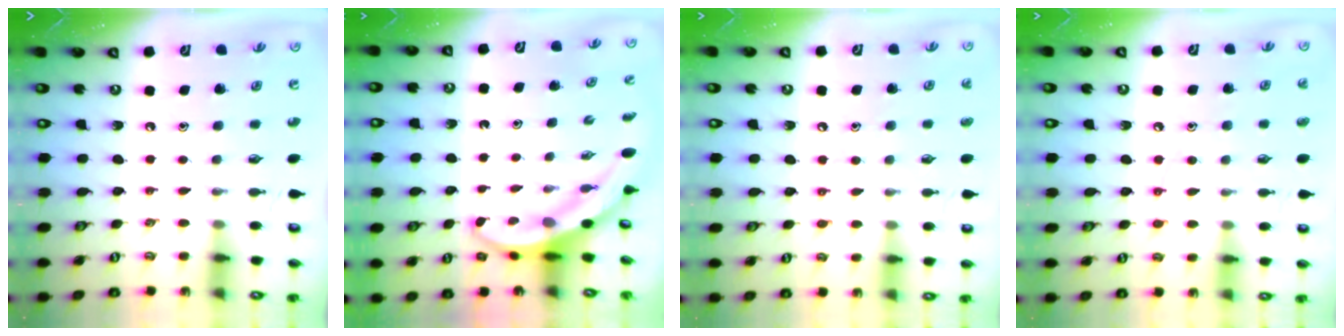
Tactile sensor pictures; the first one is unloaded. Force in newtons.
{"total": 3.8, "press": 3.8, "slide": 0.2}
{"total": 6.5, "press": 6.5, "slide": 0.7}
{"total": 9.3, "press": 9.3, "slide": 0.6}